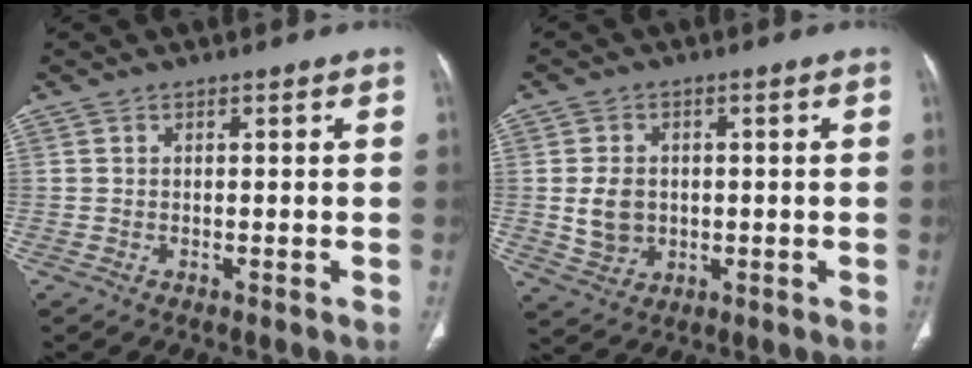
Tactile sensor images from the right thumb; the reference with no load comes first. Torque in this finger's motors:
{"motor_torque": [0.03, 0.03, -0.05, 0.16, 0.04]}